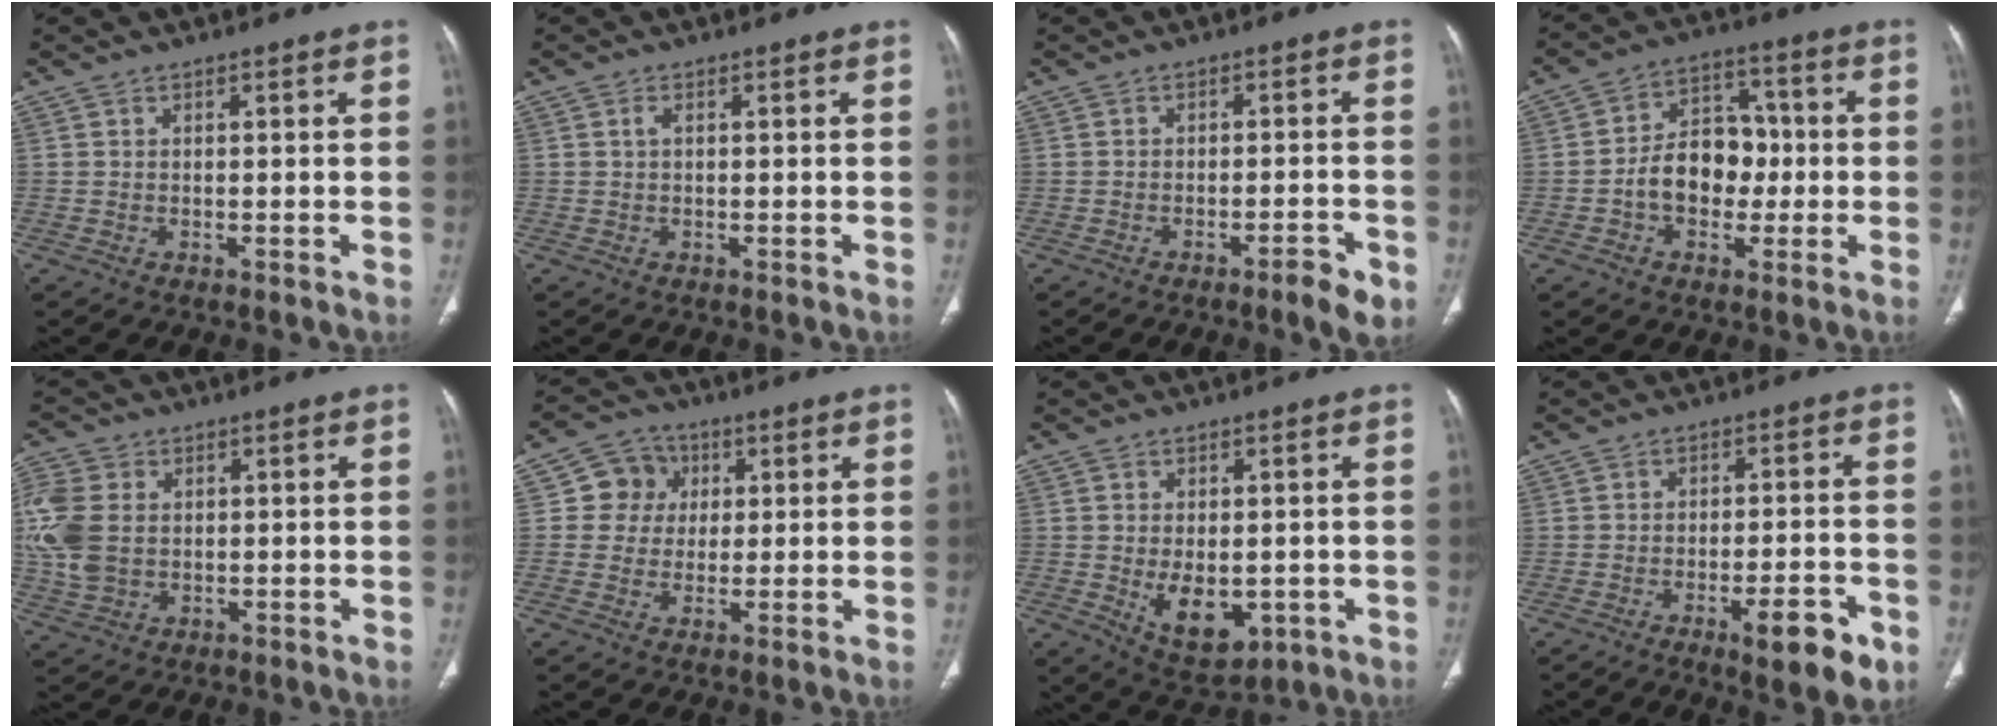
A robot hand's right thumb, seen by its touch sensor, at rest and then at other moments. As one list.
[{"total": 0.8, "force": [0.2, 0.4, 0.7], "torque": [-0.017, 0.002, 0.001]}, {"total": 4.8, "force": [-2.7, 1.0, 3.8], "torque": [-0.050, 0.014, -0.038]}, {"total": 11.3, "force": [-1.6, 8.4, 7.4], "torque": [-0.081, 0.038, -0.035]}, {"total": 10.7, "force": [1.2, 7.9, 7.2], "torque": [-0.170, 0.006, 0.027]}, {"total": 7.1, "force": [1.5, 6.7, 1.9], "torque": [0.007, 0.006, 0.018]}, {"total": 9.1, "force": [-1.7, 5.4, 7.0], "torque": [-0.088, -0.012, -0.009]}, {"total": 9.3, "force": [-4.6, 2.7, 7.6], "torque": [-0.095, 0.015, -0.059]}]